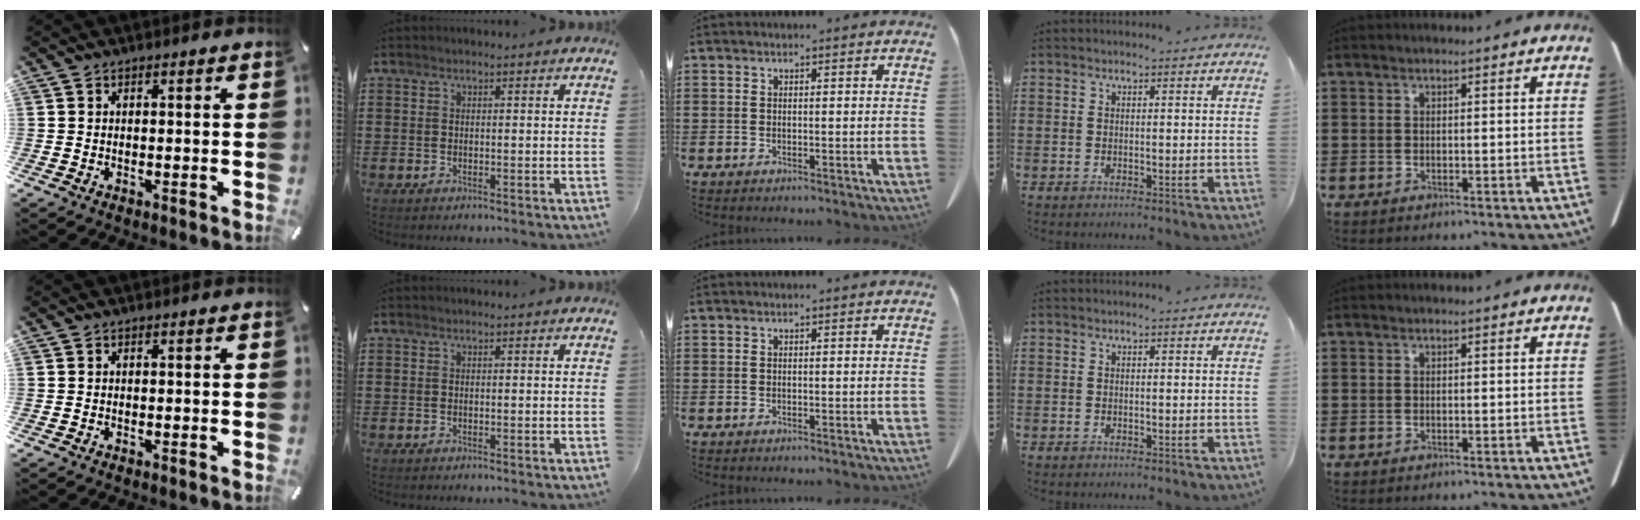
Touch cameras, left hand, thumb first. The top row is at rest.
{}